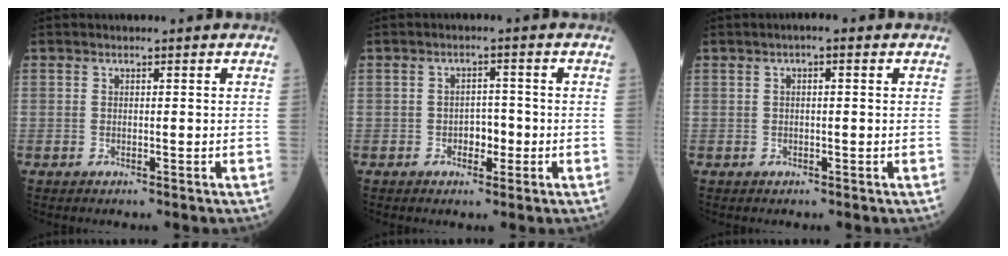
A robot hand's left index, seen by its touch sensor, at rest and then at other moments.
{"total": 2.8, "force": [-1.3, 1.6, 1.8], "torque": [-0.022, 0.002, -0.022]}
{"total": 1.6, "force": [0.2, 0.4, 1.5], "torque": [-0.025, 0.003, -0.003]}